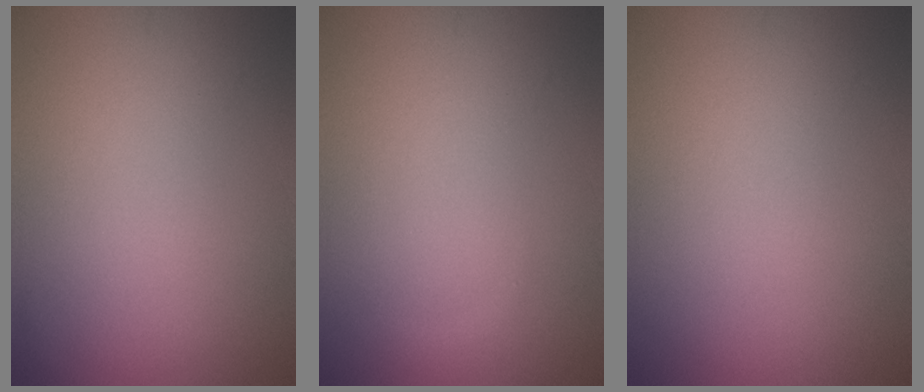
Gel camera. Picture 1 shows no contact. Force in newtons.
{"total": 0.6, "press": 0.6, "slide": 0.0}
{"total": 0.0}